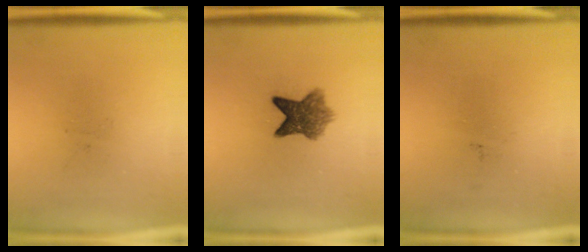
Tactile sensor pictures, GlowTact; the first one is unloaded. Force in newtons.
{"total": 6.5}
{"total": 0.0}